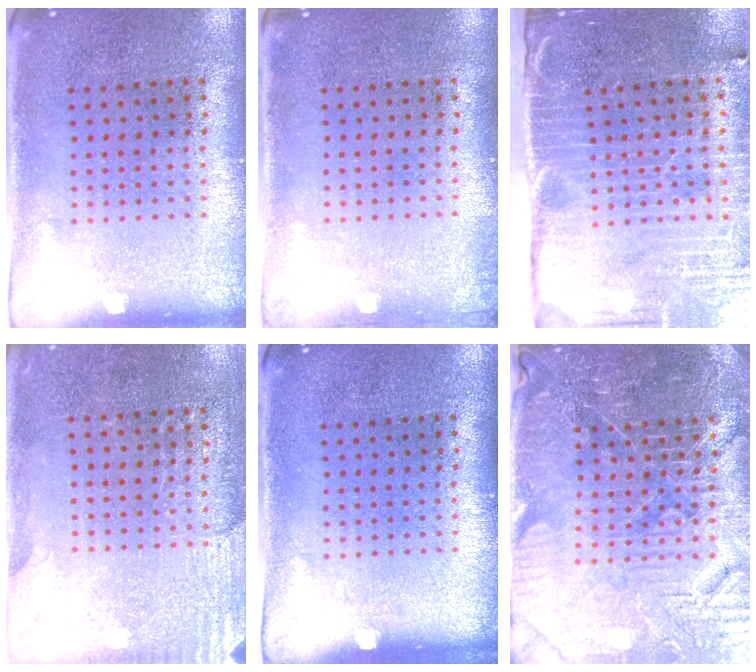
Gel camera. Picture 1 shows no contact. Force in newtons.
{"total": 0.6, "press": 0.6, "slide": 0.2}
{"total": 4.5, "press": 3.7, "slide": 2.6}
{"total": 2.8, "press": 2.6, "slide": 1.0}
{"total": 0.0}
{"total": 4.6, "press": 4.4, "slide": 1.3}